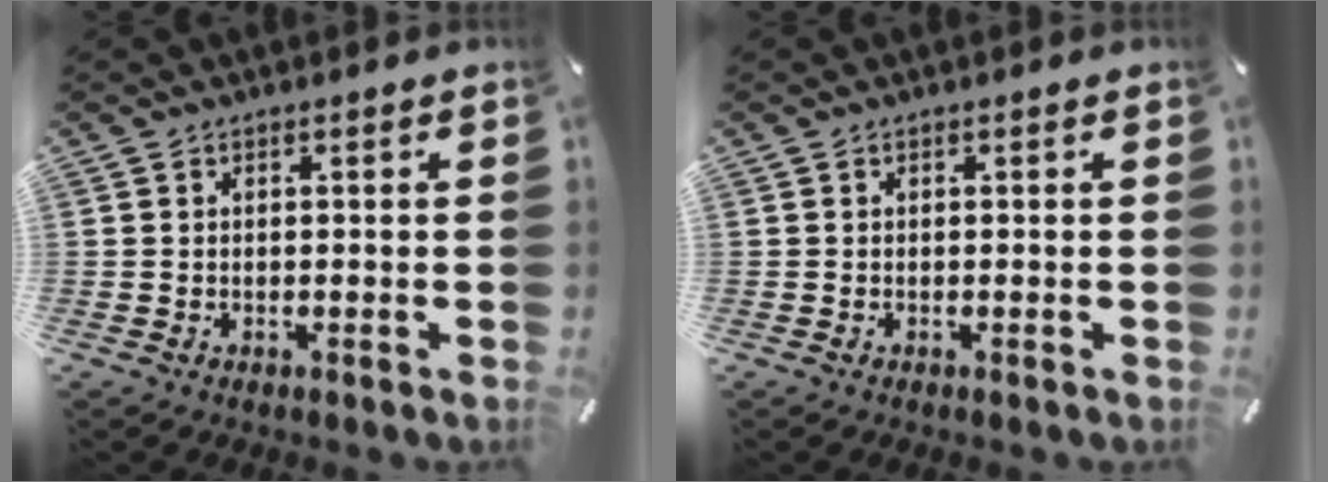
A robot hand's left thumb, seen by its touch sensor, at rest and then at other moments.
{"total": 0.0}